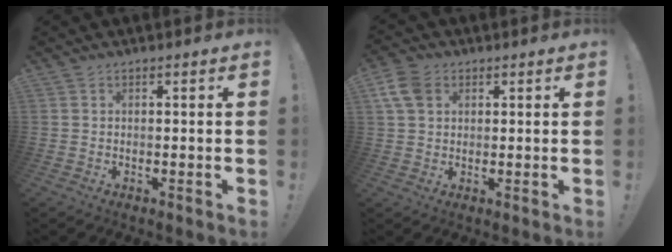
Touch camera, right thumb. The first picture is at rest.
{"total": 7.7, "force": [2.8, 5.7, 4.5], "torque": [-0.087, 0.005, 0.058]}